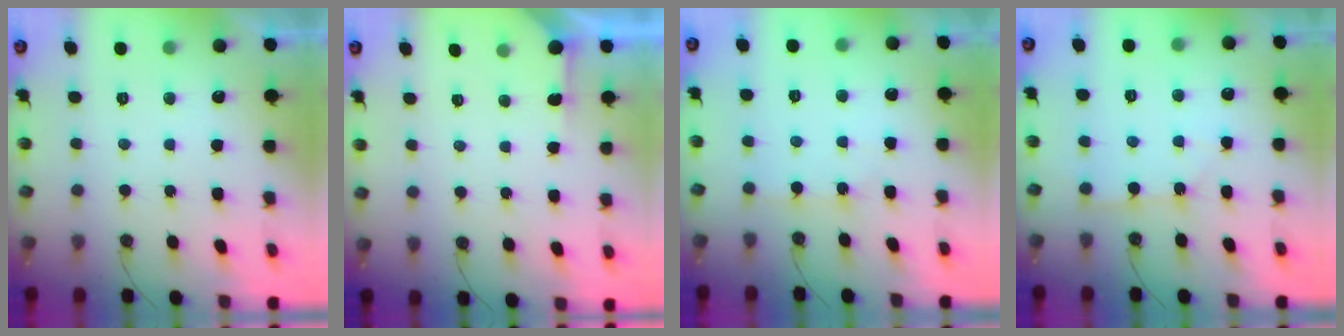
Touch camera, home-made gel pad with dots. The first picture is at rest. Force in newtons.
{"total": 3.0, "press": 3.0, "slide": 0.4}
{"total": 3.9, "press": 3.9, "slide": 0.5}
{"total": 3.8, "press": 3.8, "slide": 0.5}